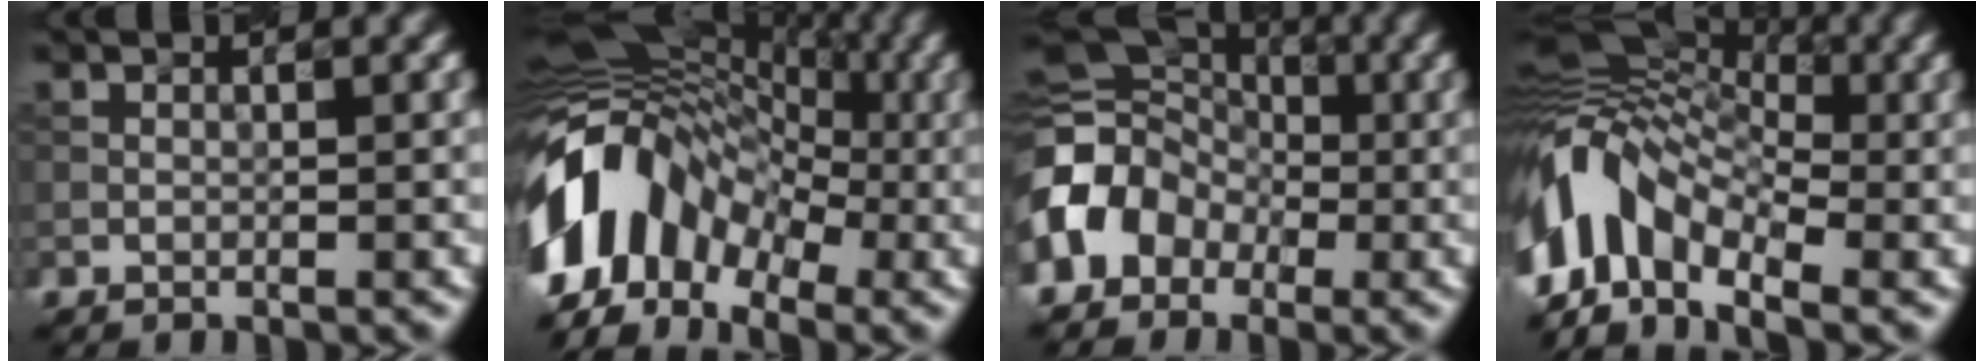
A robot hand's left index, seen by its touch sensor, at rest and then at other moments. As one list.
[{"total": 13.9, "force": [-3.3, 9.7, 9.5], "torque": [-0.183, 0.014, -0.067]}, {"total": 7.6, "force": [-1.8, 6.2, 4.0], "torque": [-0.059, 0.012, -0.048]}, {"total": 10.5, "force": [-2.8, 6.6, 7.8], "torque": [-0.150, 0.018, -0.075]}]